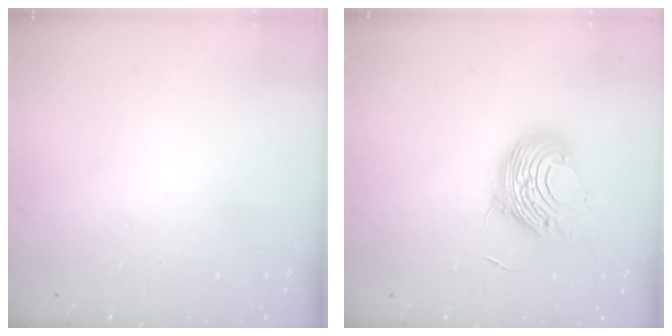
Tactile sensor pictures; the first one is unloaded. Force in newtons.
{"total": 11.1, "press": 11.1, "slide": 0.9}